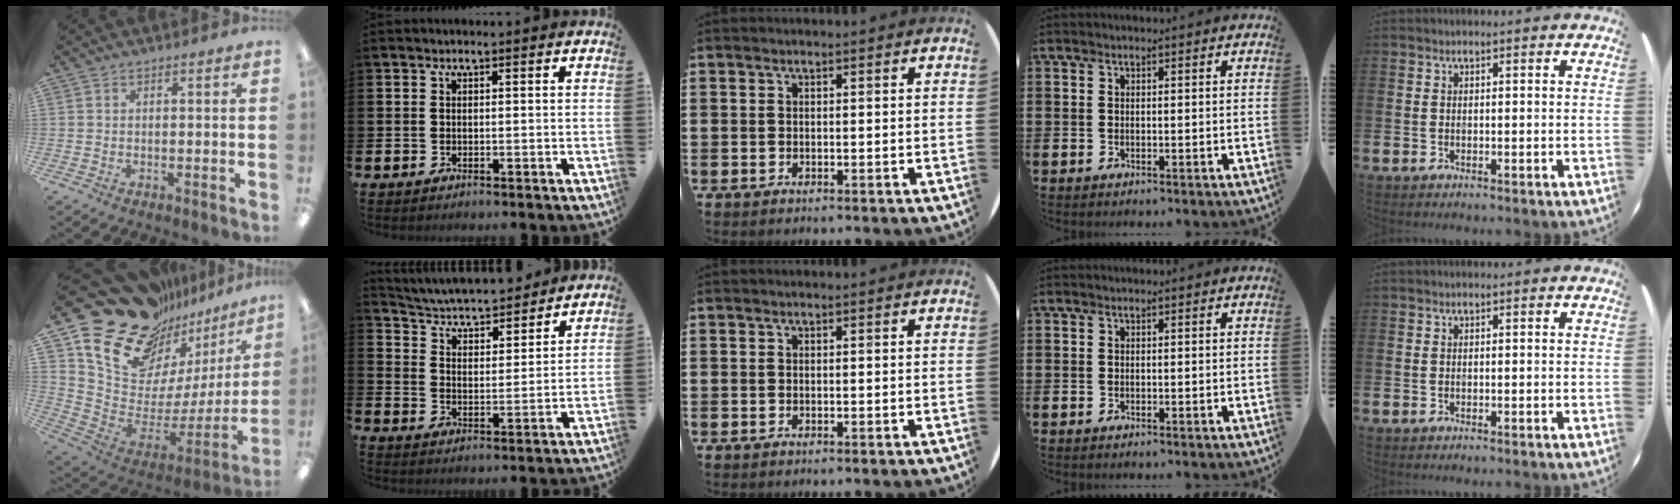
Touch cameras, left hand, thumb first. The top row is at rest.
{"thumb": {"total": 23.2, "force": [17.5, 12.6, 8.6], "torque": [-0.133, -0.140, 0.336]}, "index": {"total": 4.8, "force": [4.6, 1.0, 0.9], "torque": [-0.048, -0.042, 0.074]}}